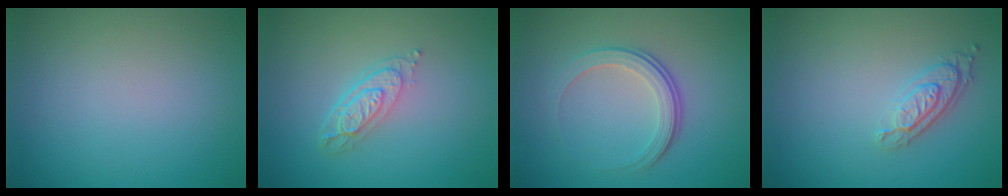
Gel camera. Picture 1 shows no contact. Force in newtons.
{"total": 3.4, "press": 2.6, "slide": 2.2}
{"total": 3.7, "press": 2.5, "slide": 2.8}
{"total": 3.0, "press": 2.3, "slide": 1.9}